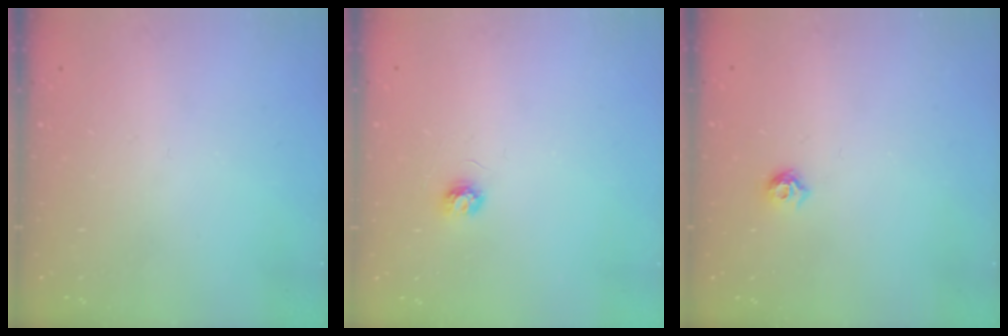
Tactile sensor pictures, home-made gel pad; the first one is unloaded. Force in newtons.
{"total": 3.5, "press": 3.4, "slide": 0.3}
{"total": 5.1, "press": 5.0, "slide": 0.9}